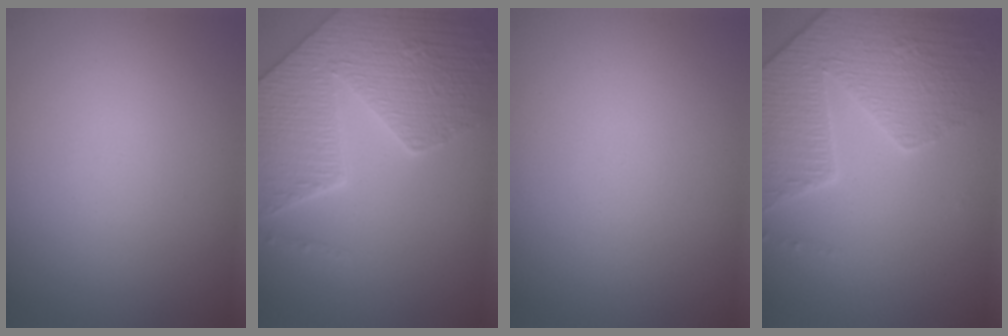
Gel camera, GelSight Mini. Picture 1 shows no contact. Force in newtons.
{"total": 8.4, "press": 6.1, "slide": 5.8}
{"total": 0.0}
{"total": 4.3, "press": 4.2, "slide": 0.9}